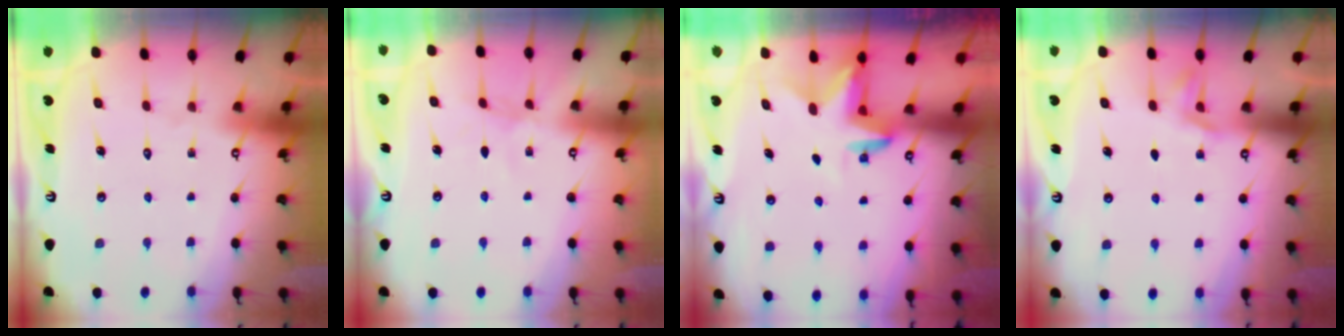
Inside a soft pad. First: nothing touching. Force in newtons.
{"total": 3.0, "press": 2.9, "slide": 0.4}
{"total": 3.4, "press": 3.4, "slide": 0.2}
{"total": 3.8, "press": 3.1, "slide": 2.1}